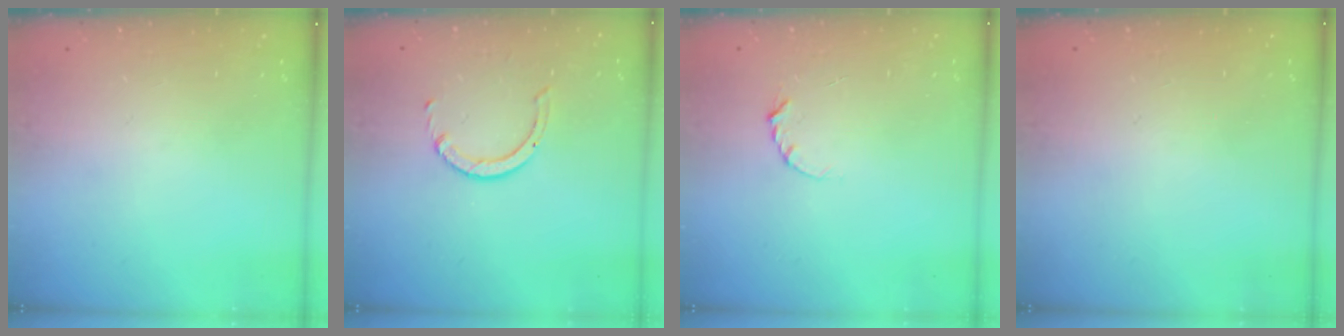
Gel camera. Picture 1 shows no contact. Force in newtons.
{"total": 2.3, "press": 2.3, "slide": 0.3}
{"total": 2.9, "press": 2.9, "slide": 0.3}
{"total": 2.6, "press": 2.6, "slide": 0.2}